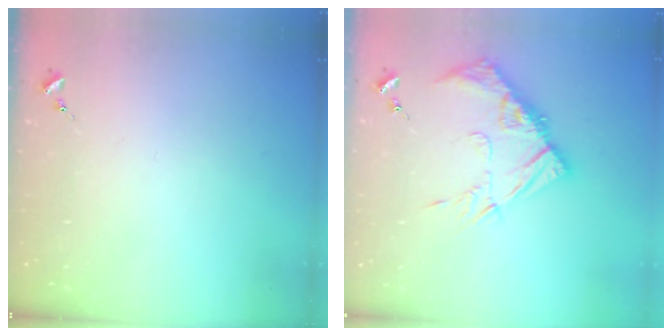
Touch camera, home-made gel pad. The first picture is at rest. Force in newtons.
{"total": 13.4, "press": 13.4, "slide": 1.0}